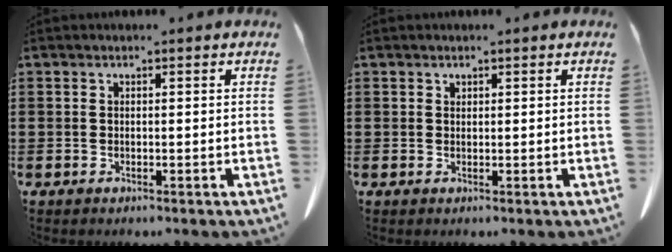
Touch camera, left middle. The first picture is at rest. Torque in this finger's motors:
{"motor_torque": [-0.85, 1.04, -0.03, -0.01]}